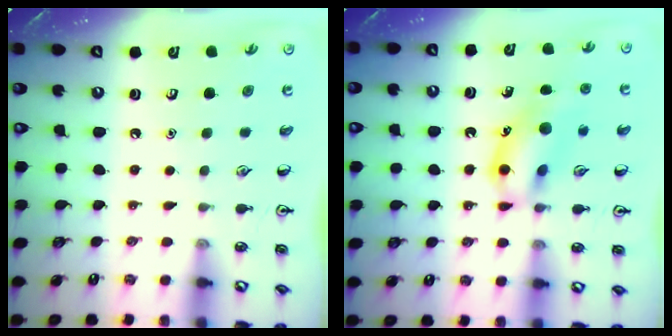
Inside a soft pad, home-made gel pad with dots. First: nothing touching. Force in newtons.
{"total": 14.1, "press": 13.8, "slide": 2.7}